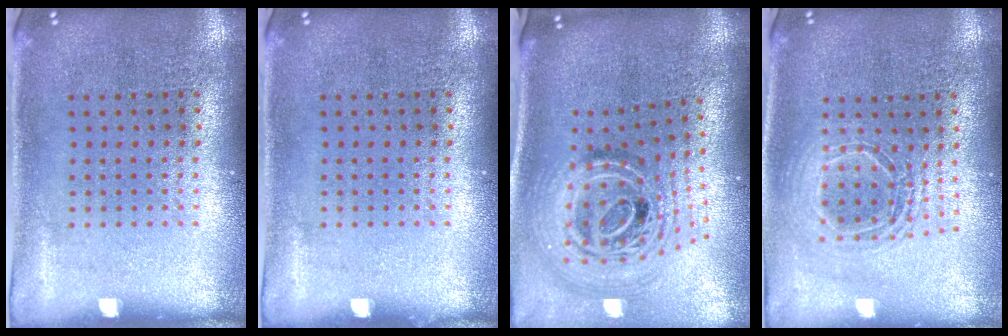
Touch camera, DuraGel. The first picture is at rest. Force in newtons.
{"total": 0.0}
{"total": 2.4, "press": 1.7, "slide": 1.6}
{"total": 1.7, "press": 1.4, "slide": 0.9}